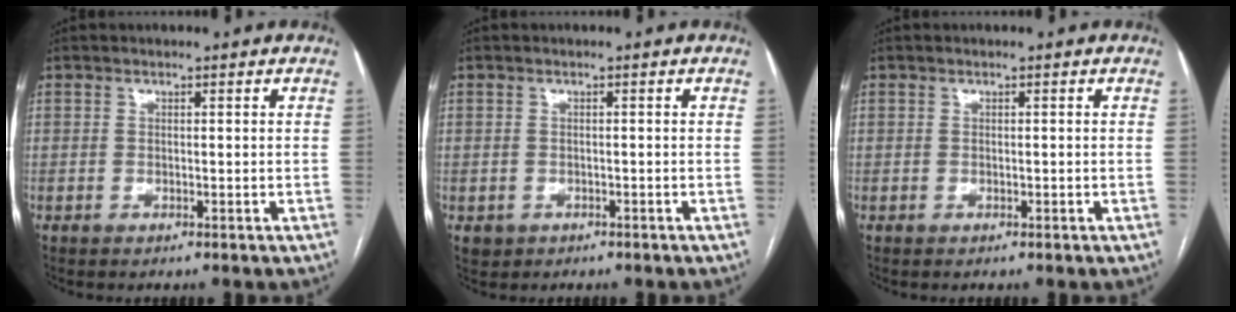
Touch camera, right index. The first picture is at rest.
{"total": 1.7, "force": [-0.8, 1.4, 0.3], "torque": [-0.009, 0.002, -0.004]}
{"total": 0.0}